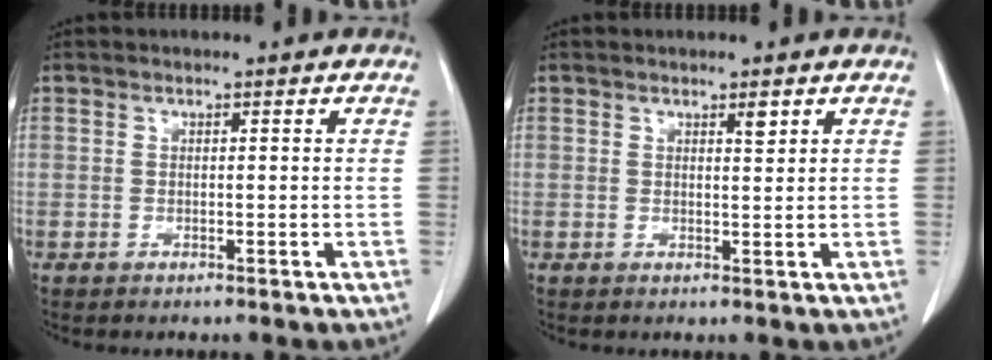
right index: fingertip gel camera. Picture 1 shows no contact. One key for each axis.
{"total": 1.3, "fx": 0.9, "fy": 0.2, "fz": 1.0, "tx": -0.018, "ty": -0.006, "tz": 0.013}